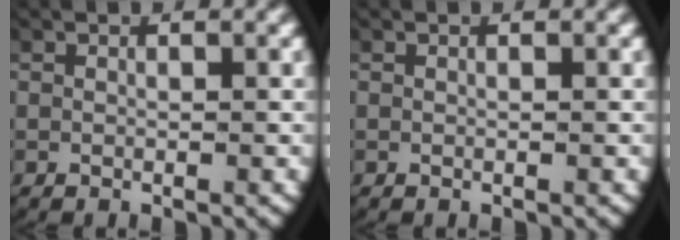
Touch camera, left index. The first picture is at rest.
{"total": 0.0}